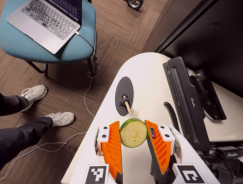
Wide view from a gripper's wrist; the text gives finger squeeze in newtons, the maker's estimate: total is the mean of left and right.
{"total": 9.0, "left": 9.0, "right": 9.0}